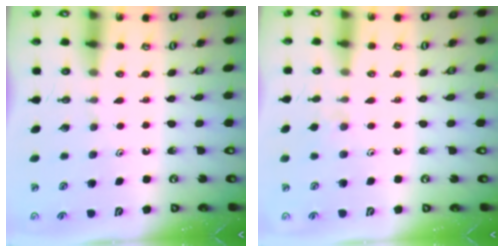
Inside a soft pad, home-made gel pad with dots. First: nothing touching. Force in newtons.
{"total": 2.4, "press": 2.4, "slide": 0.5}